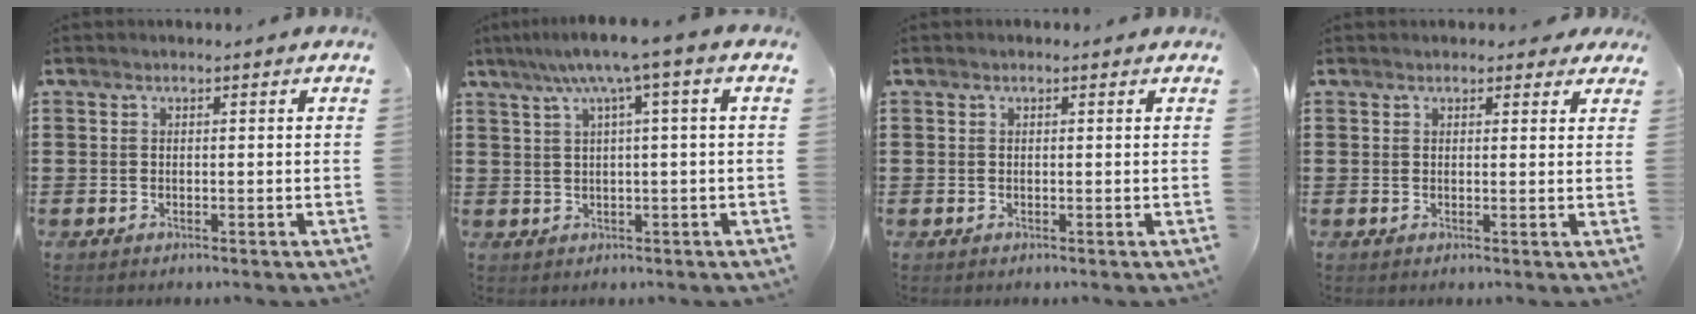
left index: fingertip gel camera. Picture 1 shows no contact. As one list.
[{"total": 5.8, "force": [2.0, -0.2, 5.5], "torque": [-0.108, -0.002, 0.029]}, {"total": 0.0}, {"total": 1.7, "force": [1.4, 0.8, 0.4], "torque": [-0.005, 0.005, 0.025]}]